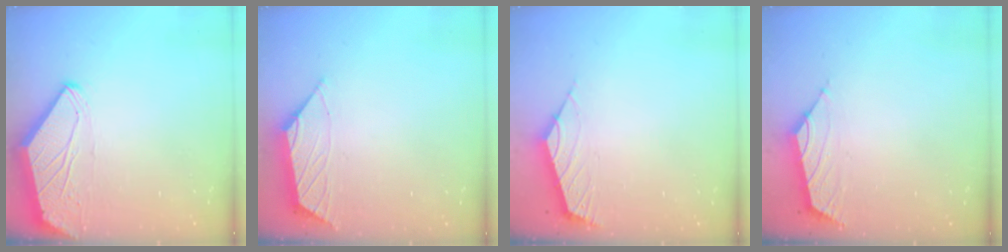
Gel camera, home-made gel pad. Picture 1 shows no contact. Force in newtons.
{"total": 1.1, "press": 0.9, "slide": 0.5}
{"total": 2.5, "press": 2.4, "slide": 0.7}
{"total": 1.6, "press": 1.4, "slide": 0.7}